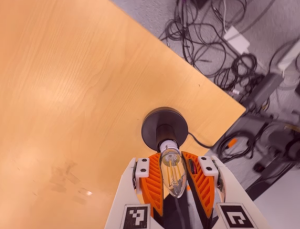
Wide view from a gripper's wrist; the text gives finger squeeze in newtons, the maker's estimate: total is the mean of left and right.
{"total": 15.0, "left": 15.6, "right": 14.5}